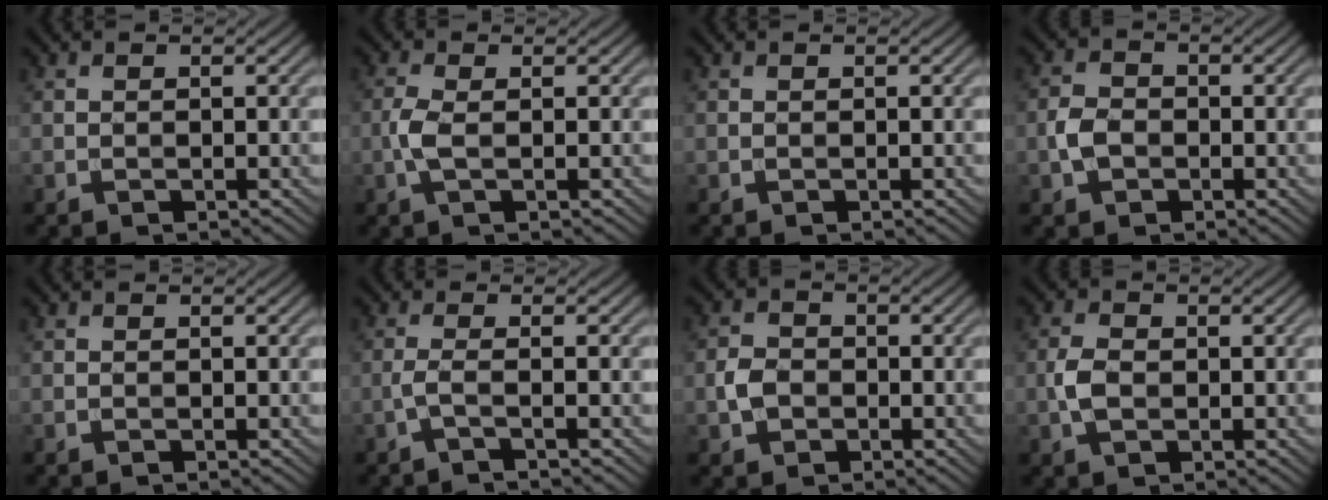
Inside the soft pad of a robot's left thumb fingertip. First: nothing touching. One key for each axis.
{"total": 2.6, "fx": -0.4, "fy": 0.9, "fz": 2.4, "tx": -0.063, "ty": 0.002, "tz": -0.013}
{"total": 0.0}
{"total": 3.2, "fx": -1.0, "fy": 2.5, "fz": 1.8, "tx": -0.043, "ty": 0.000, "tz": -0.026}
{"total": 0.0}
{"total": 2.1, "fx": -0.7, "fy": 0.3, "fz": 1.9, "tx": -0.033, "ty": 0.007, "tz": -0.029}
{"total": 3.0, "fx": -0.9, "fy": 2.5, "fz": 1.5, "tx": -0.035, "ty": -0.001, "tz": -0.022}
{"total": 3.0, "fx": -0.3, "fy": 2.1, "fz": 2.2, "tx": -0.054, "ty": 0.001, "tz": -0.009}